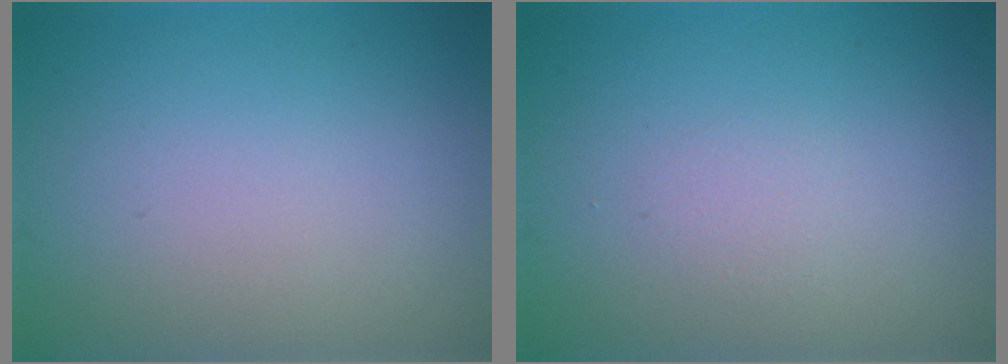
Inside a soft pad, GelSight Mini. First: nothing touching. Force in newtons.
{"total": 0.8, "press": 0.8, "slide": 0.1}